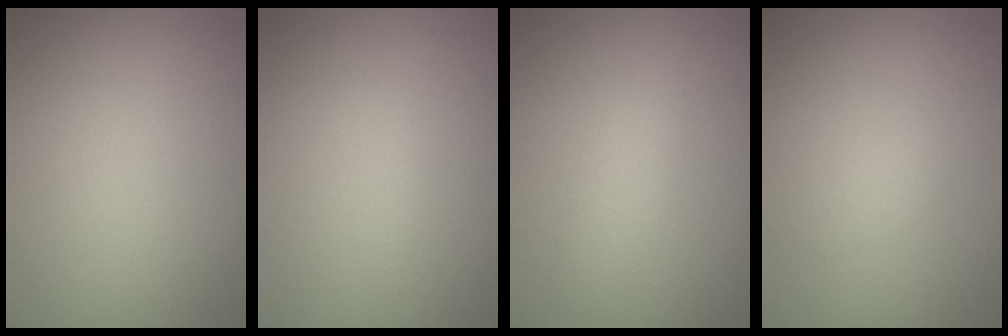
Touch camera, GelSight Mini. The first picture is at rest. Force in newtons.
{"total": 0.6, "press": 0.6, "slide": 0.1}
{"total": 1.8, "press": 1.8, "slide": 0.0}
{"total": 0.8, "press": 0.8, "slide": 0.0}